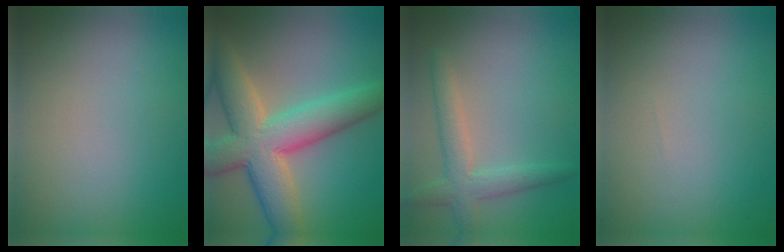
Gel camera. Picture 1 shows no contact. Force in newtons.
{"total": 10.0, "press": 9.9, "slide": 0.8}
{"total": 3.2, "press": 3.2, "slide": 0.1}
{"total": 0.0}